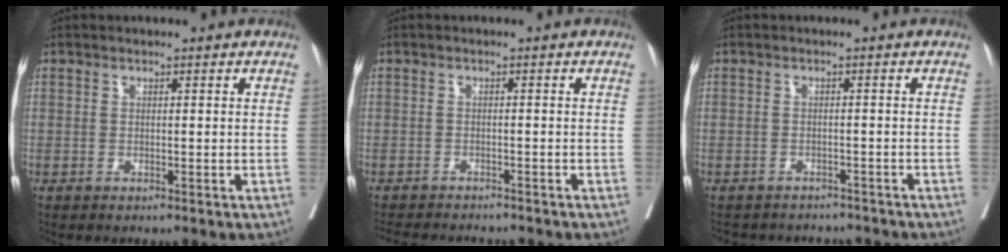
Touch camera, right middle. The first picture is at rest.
{"total": 8.3, "force": [-7.9, 1.3, 2.4], "torque": [-0.032, -0.005, -0.108]}
{"total": 6.4, "force": [-6.1, 1.7, 0.5], "torque": [-0.004, 0.007, -0.071]}